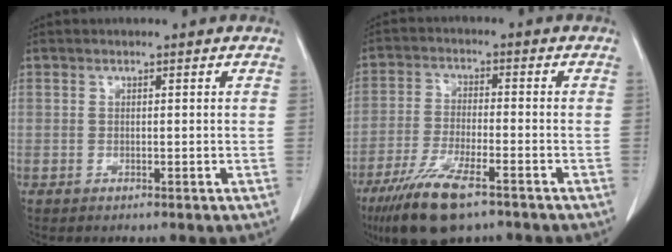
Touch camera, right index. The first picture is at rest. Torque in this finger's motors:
{"motor_torque": [1.19, -0.95, 0.25, 0.17]}